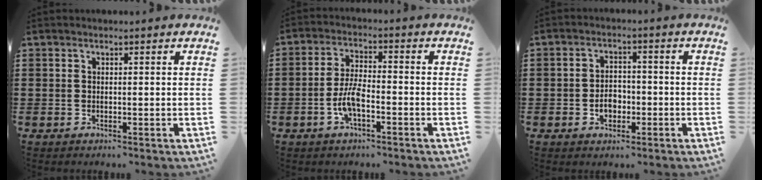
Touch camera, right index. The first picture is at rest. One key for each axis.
{"total": 5.4, "fx": -2.3, "fy": 1.8, "fz": 4.6, "tx": -0.113, "ty": -0.004, "tz": -0.051}
{"total": 3.8, "fx": -1.2, "fy": 2.6, "fz": 2.4, "tx": -0.039, "ty": 0.000, "tz": -0.025}